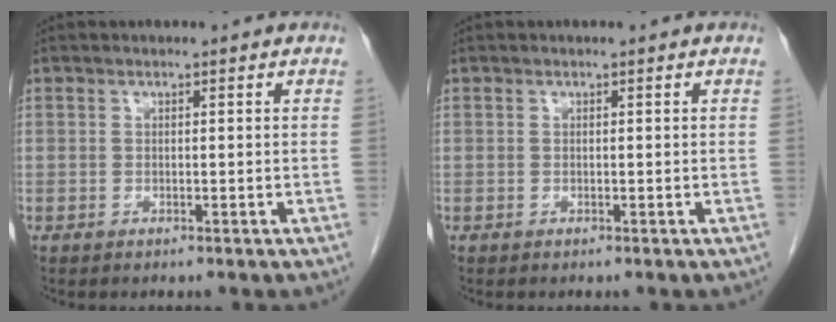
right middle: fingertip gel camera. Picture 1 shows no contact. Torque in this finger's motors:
{"motor_torque": [-0.03, -0.20, 0.02, 0.00]}